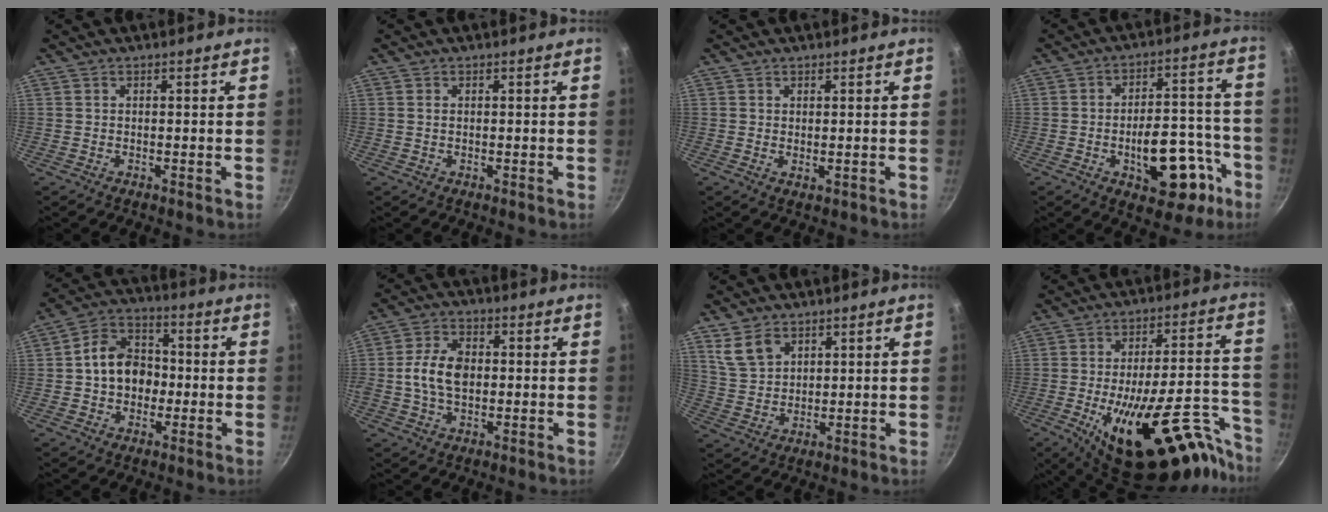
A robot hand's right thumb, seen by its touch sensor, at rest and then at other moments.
{"total": 0.8, "force": [0.2, 0.6, 0.6], "torque": [-0.009, 0.002, 0.004]}
{"total": 1.0, "force": [0.4, 0.5, 0.7], "torque": [-0.009, -0.011, 0.004]}
{"total": 17.4, "force": [-7.1, 8.9, 13.1], "torque": [-0.122, 0.058, -0.090]}
{"total": 10.8, "force": [-0.7, 8.5, 6.6], "torque": [-0.074, 0.028, -0.025]}
{"total": 8.8, "force": [-0.1, 5.9, 6.6], "torque": [-0.115, 0.015, -0.008]}
{"total": 6.8, "force": [3.8, 4.5, 3.4], "torque": [-0.051, -0.013, 0.083]}
{"total": 29.0, "force": [-15.9, 11.4, 21.4], "torque": [-0.242, 0.078, -0.229]}